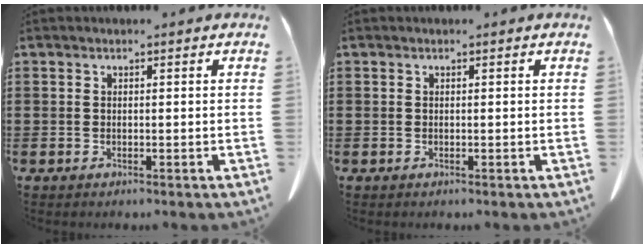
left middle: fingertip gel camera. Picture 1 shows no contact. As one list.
[{"total": 0.0}]